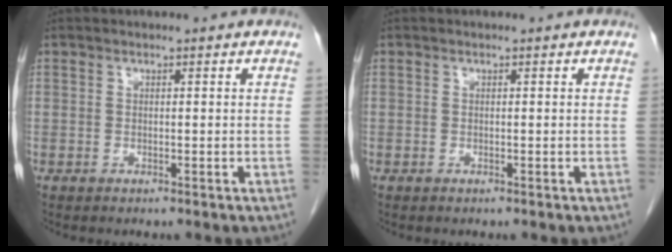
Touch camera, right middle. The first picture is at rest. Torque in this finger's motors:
{"motor_torque": [0.66, -0.74, 0.26, 0.02]}